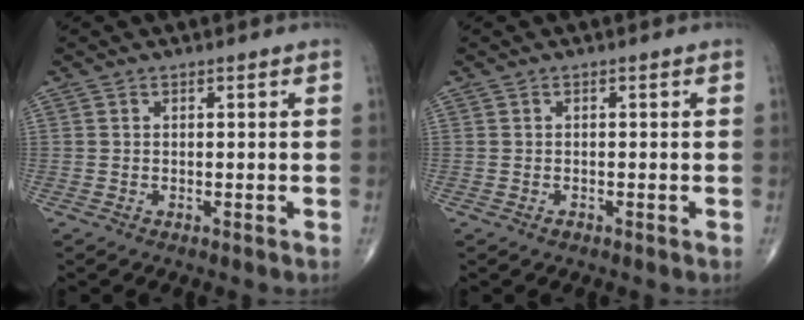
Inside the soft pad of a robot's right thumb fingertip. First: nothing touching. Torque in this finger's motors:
{"motor_torque": [-0.17, 0.04, -0.16, -0.04, -0.01]}